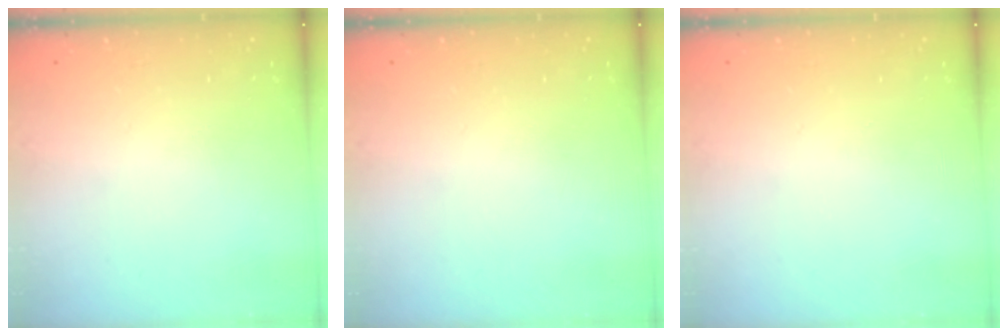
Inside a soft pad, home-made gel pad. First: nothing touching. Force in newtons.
{"total": 0.0}
{"total": 0.0}